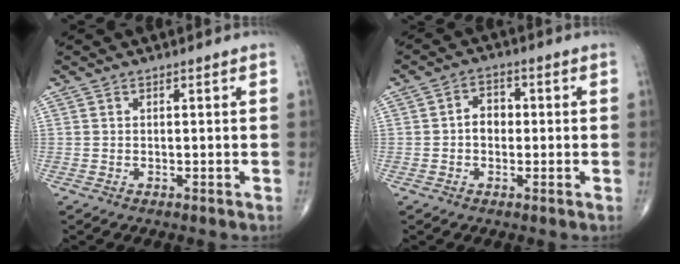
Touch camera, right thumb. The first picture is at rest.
{"total": 4.1, "force": [-0.2, 3.2, 2.6], "torque": [-0.029, 0.016, -0.010]}